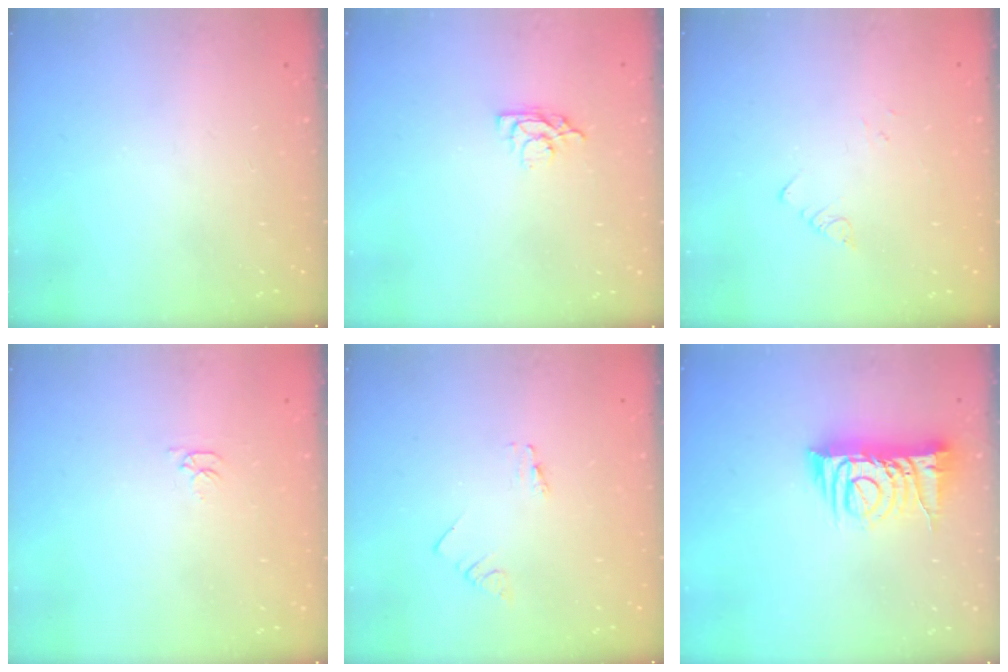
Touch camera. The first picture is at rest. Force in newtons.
{"total": 3.8, "press": 3.8, "slide": 0.5}
{"total": 1.5, "press": 1.4, "slide": 0.1}
{"total": 2.7, "press": 2.7, "slide": 0.4}
{"total": 0.0}
{"total": 10.8, "press": 10.7, "slide": 1.4}